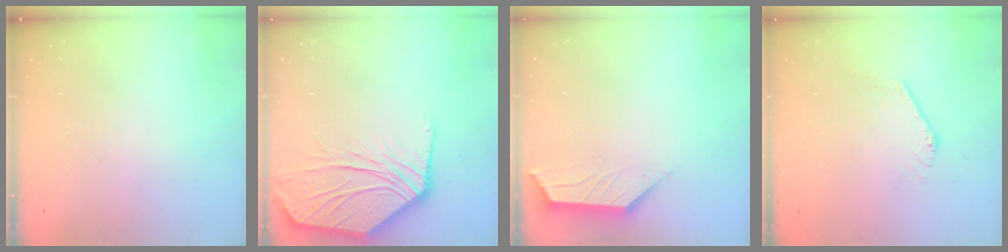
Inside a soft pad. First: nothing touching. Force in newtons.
{"total": 14.1, "press": 14.0, "slide": 1.6}
{"total": 3.0, "press": 2.9, "slide": 0.5}
{"total": 0.0}